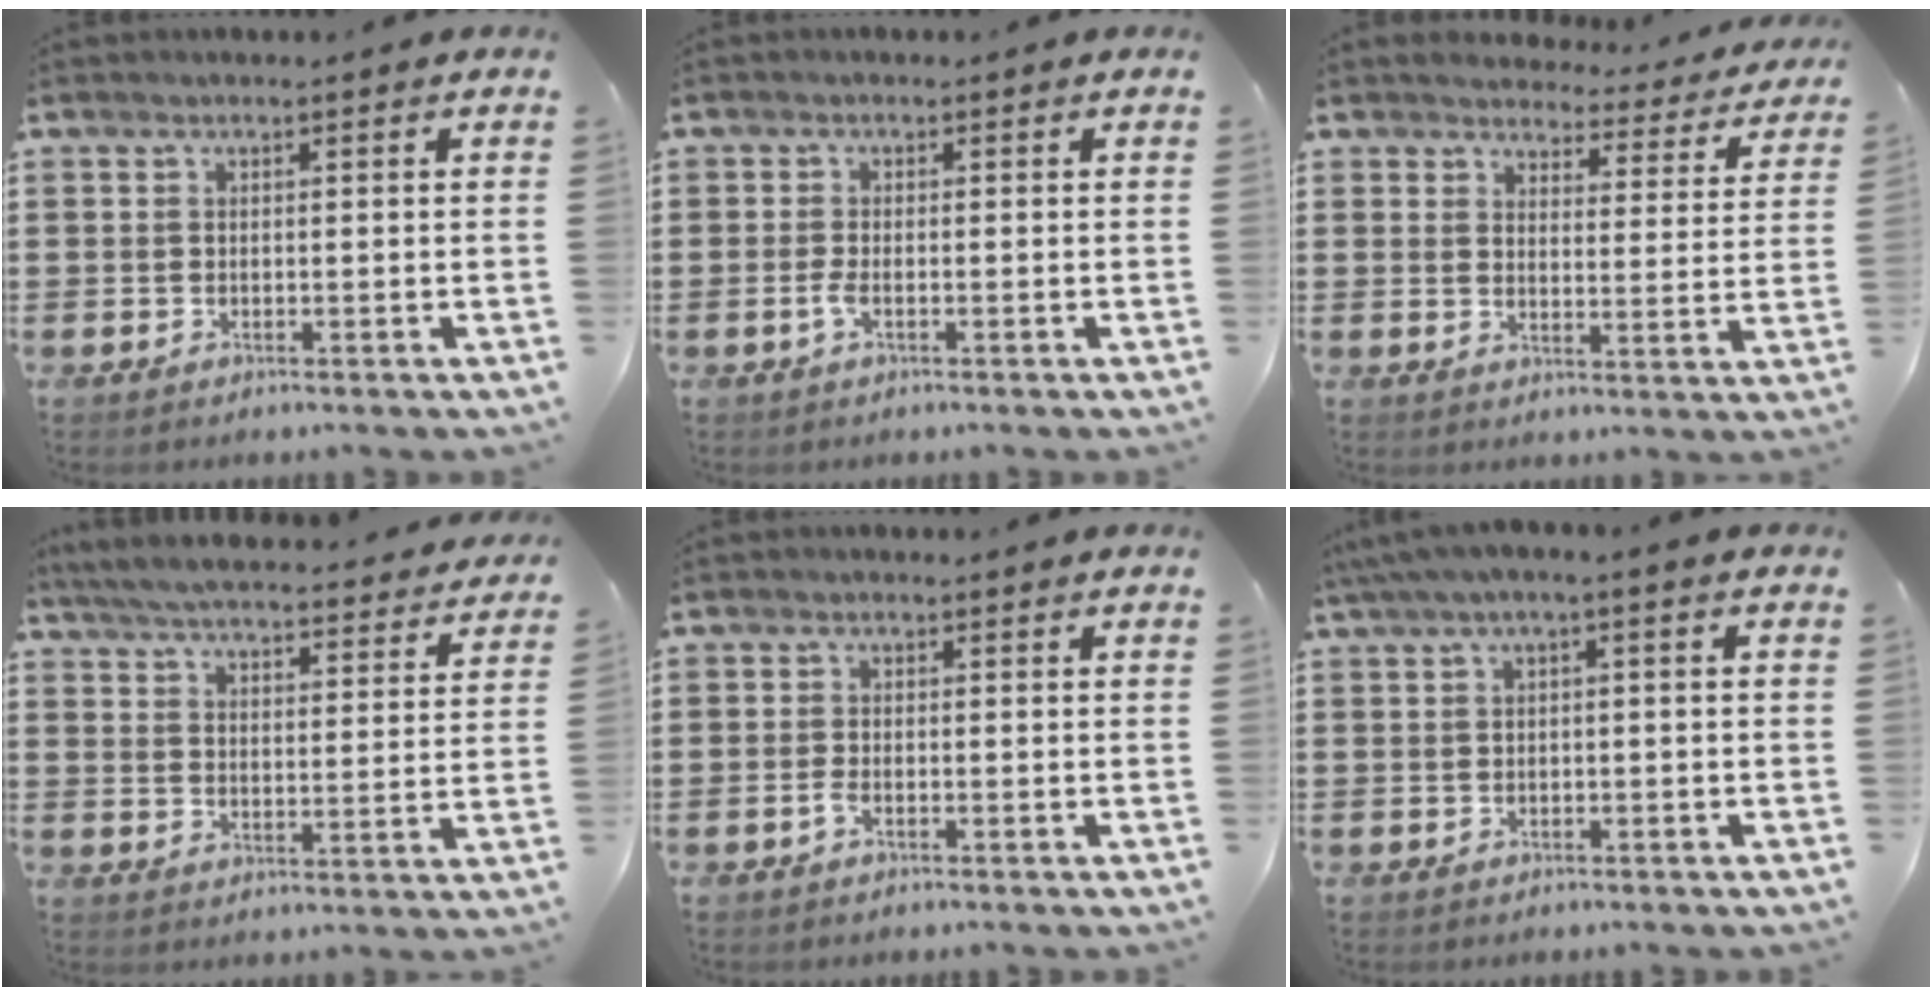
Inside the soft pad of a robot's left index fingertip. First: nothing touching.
{"total": 1.7, "force": [-0.8, 0.3, 1.4], "torque": [-0.034, -0.003, -0.017]}
{"total": 4.0, "force": [3.9, 0.7, 0.5], "torque": [-0.025, -0.028, 0.065]}
{"total": 5.7, "force": [5.5, -0.3, 1.5], "torque": [-0.053, -0.036, 0.094]}
{"total": 1.2, "force": [-0.8, 0.2, 0.9], "torque": [-0.027, -0.005, -0.016]}
{"total": 2.0, "force": [-0.9, 0.3, 1.8], "torque": [-0.028, 0.000, -0.018]}